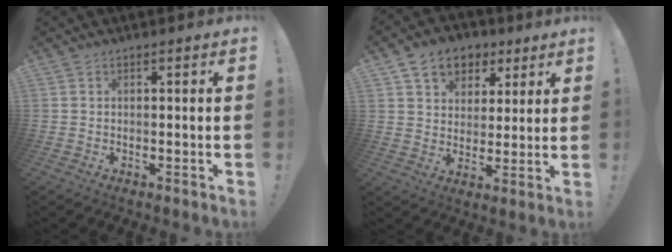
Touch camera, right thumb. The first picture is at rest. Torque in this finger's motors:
{"motor_torque": [0.05, 0.06, 0.35, 0.34, 0.00]}